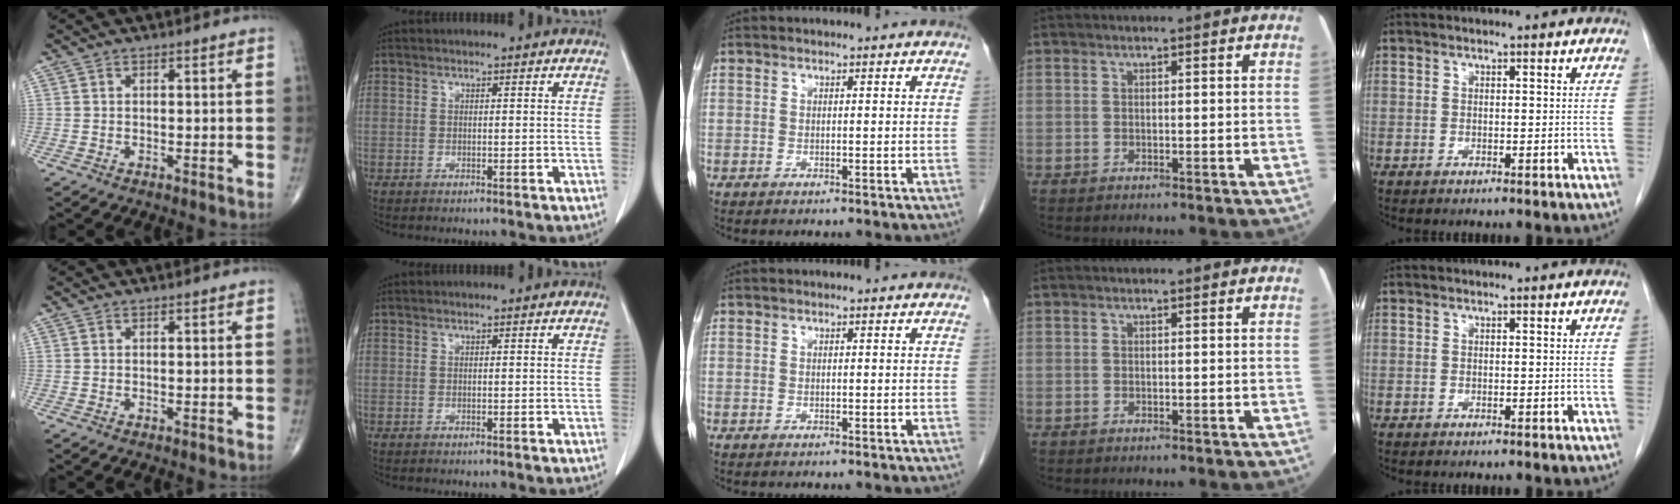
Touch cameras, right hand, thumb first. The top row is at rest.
{}